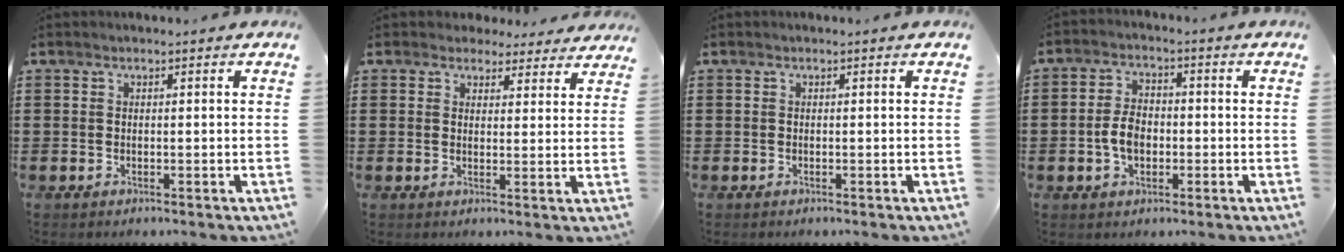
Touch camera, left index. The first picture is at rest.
{"total": 3.4, "force": [3.1, 1.3, 0.5], "torque": [-0.014, -0.007, 0.058]}
{"total": 0.0}
{"total": 5.0, "force": [-1.0, 3.1, 3.8], "torque": [-0.091, 0.001, -0.025]}